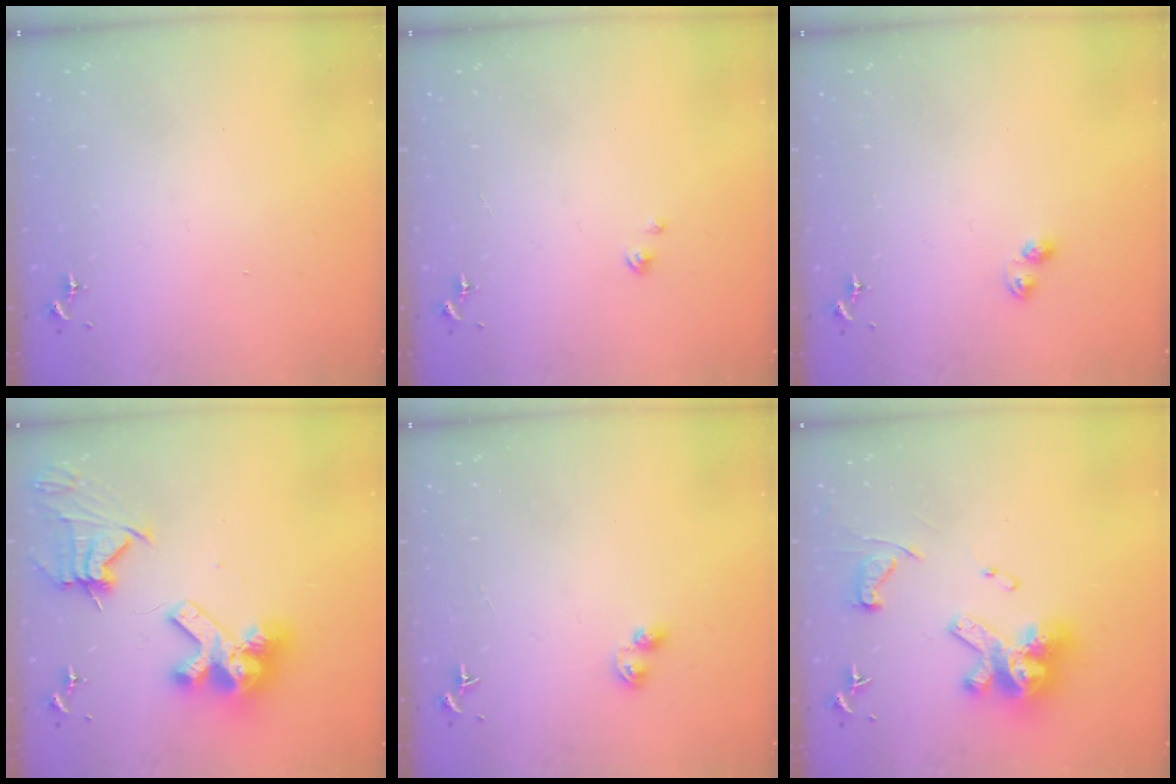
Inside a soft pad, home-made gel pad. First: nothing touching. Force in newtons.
{"total": 1.6, "press": 1.6, "slide": 0.2}
{"total": 3.6, "press": 3.5, "slide": 0.4}
{"total": 18.5, "press": 18.4, "slide": 2.1}
{"total": 4.9, "press": 4.9, "slide": 0.6}
{"total": 18.7, "press": 18.6, "slide": 1.9}